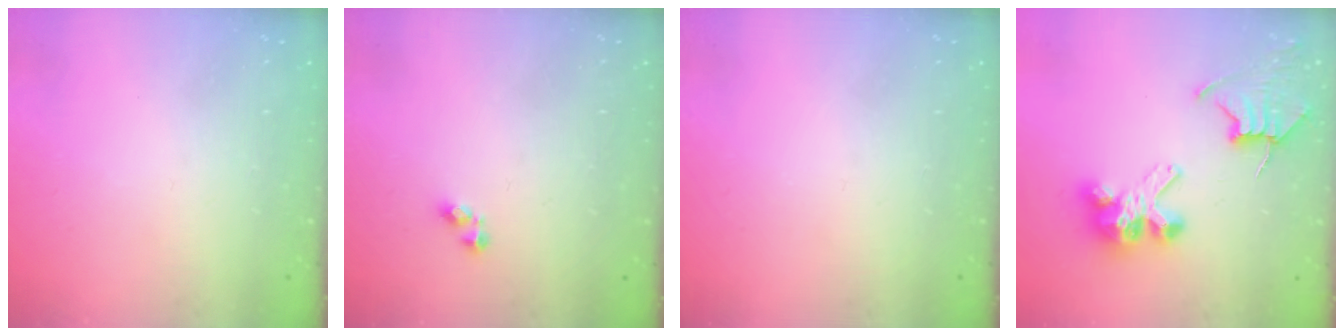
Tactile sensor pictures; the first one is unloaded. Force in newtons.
{"total": 2.7, "press": 2.7, "slide": 0.4}
{"total": 0.0}
{"total": 9.4, "press": 9.4, "slide": 0.7}